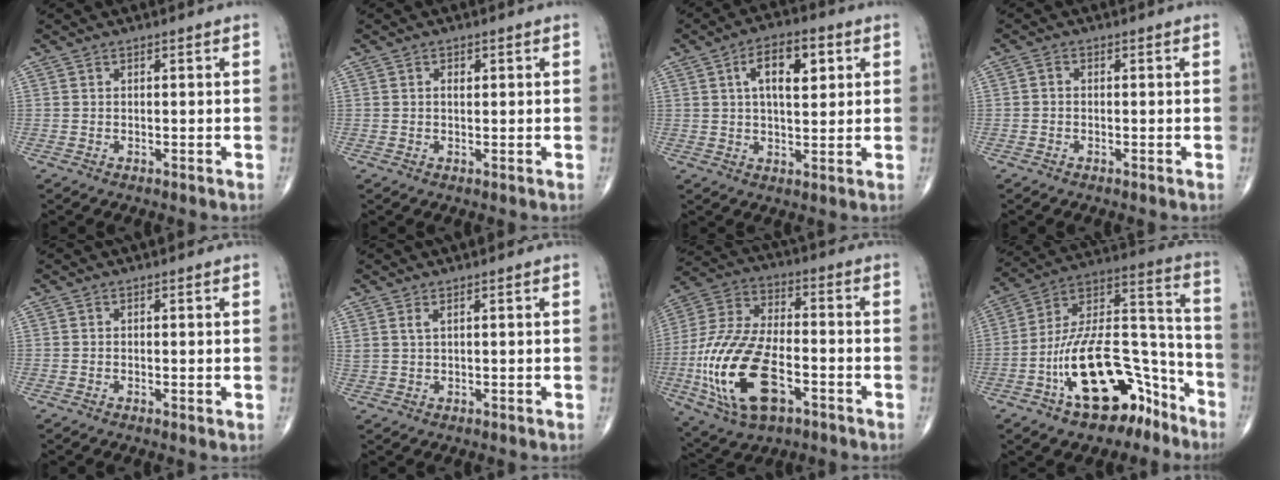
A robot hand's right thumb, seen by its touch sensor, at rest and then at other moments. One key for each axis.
{"total": 1.3, "fx": 0.3, "fy": 0.8, "fz": 1.0, "tx": -0.012, "ty": 0.001, "tz": 0.003}
{"total": 9.9, "fx": 3.0, "fy": 4.8, "fz": 8.1, "tx": -0.106, "ty": 0.002, "tz": 0.043}
{"total": 1.5, "fx": -0.4, "fy": 1.0, "fz": 1.0, "tx": -0.015, "ty": 0.005, "tz": -0.014}
{"total": 0.7, "fx": -0.1, "fy": 0.2, "fz": 0.7, "tx": -0.016, "ty": -0.004, "tz": -0.004}
{"total": 1.7, "fx": 0.9, "fy": 0.5, "fz": 1.3, "tx": -0.032, "ty": 0.002, "tz": 0.025}
{"total": 21.9, "fx": -6.9, "fy": 11.1, "fz": 17.6, "tx": -0.368, "ty": 0.018, "tz": -0.118}
{"total": 22.0, "fx": -11.4, "fy": 10.9, "fz": 15.3, "tx": -0.222, "ty": 0.112, "tz": -0.185}